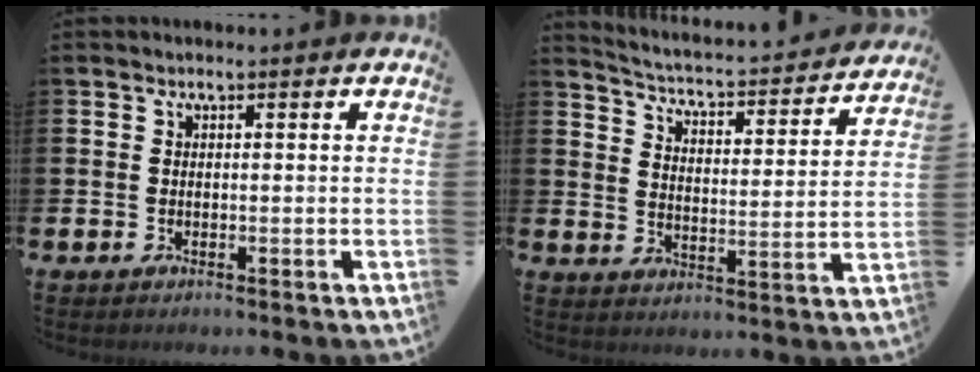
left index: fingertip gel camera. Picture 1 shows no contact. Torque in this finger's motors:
{"motor_torque": [0.84, -1.30, 0.03, 0.01]}